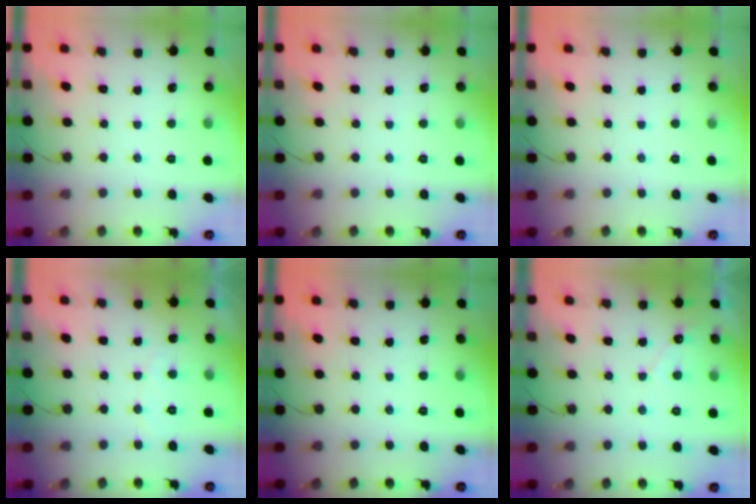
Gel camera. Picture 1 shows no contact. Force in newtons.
{"total": 0.0}
{"total": 0.0}
{"total": 3.7, "press": 3.7, "slide": 0.2}
{"total": 0.0}
{"total": 2.8, "press": 2.8, "slide": 0.1}